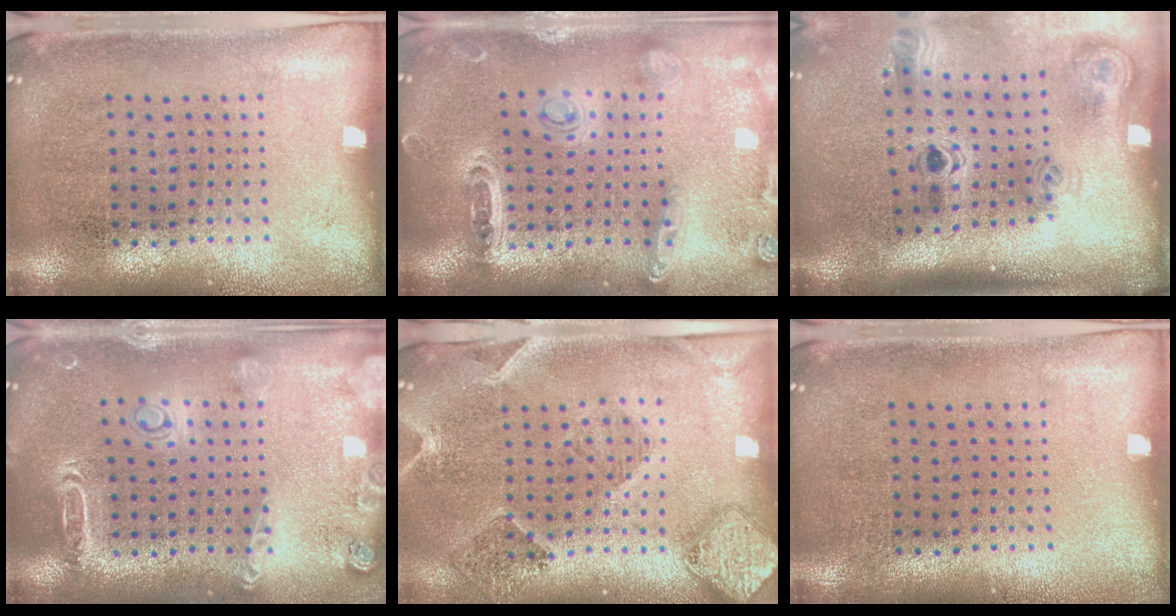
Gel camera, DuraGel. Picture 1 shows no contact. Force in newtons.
{"total": 1.4, "press": 1.3, "slide": 0.2}
{"total": 2.0, "press": 1.3, "slide": 1.5}
{"total": 2.0, "press": 1.9, "slide": 0.5}
{"total": 1.6, "press": 1.6, "slide": 0.3}
{"total": 0.0}